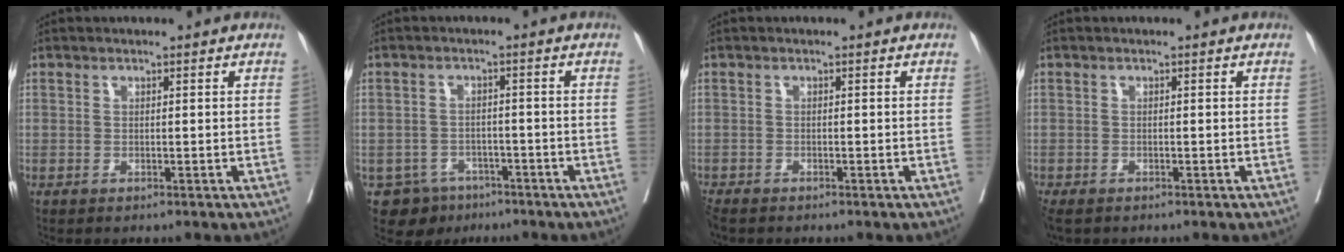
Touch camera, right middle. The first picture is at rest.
{"total": 5.2, "force": [-3.4, 3.9, 0.7], "torque": [-0.005, 0.007, -0.044]}
{"total": 2.8, "force": [-2.5, 0.7, 1.1], "torque": [-0.025, -0.010, -0.046]}
{"total": 3.7, "force": [-2.7, 1.7, 1.9], "torque": [-0.044, -0.013, -0.045]}